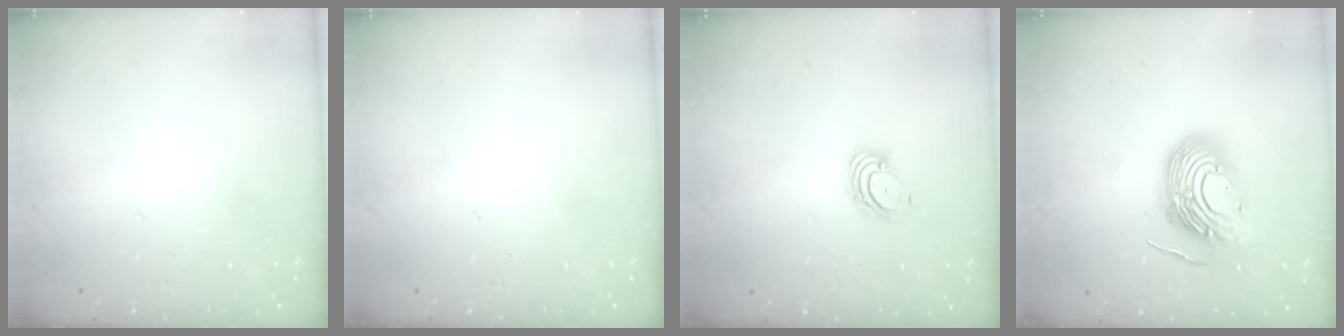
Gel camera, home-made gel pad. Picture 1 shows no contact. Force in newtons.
{"total": 0.0}
{"total": 3.6, "press": 3.6, "slide": 0.3}
{"total": 14.4, "press": 14.3, "slide": 2.2}